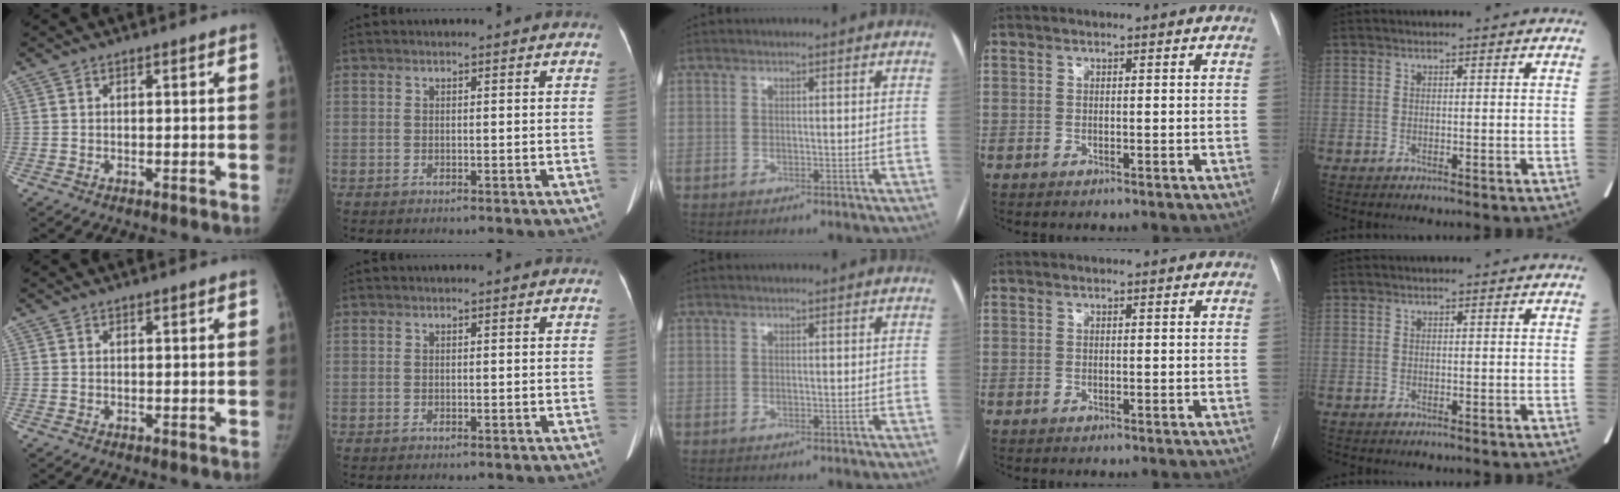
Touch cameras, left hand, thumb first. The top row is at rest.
{}